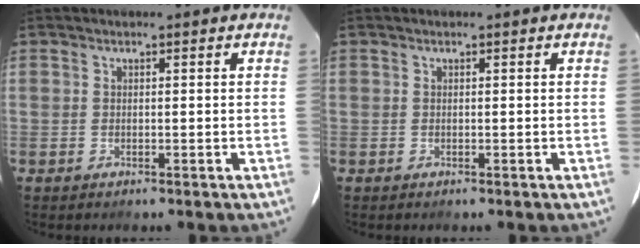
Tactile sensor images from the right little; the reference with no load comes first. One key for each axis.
{"total": 0.0}